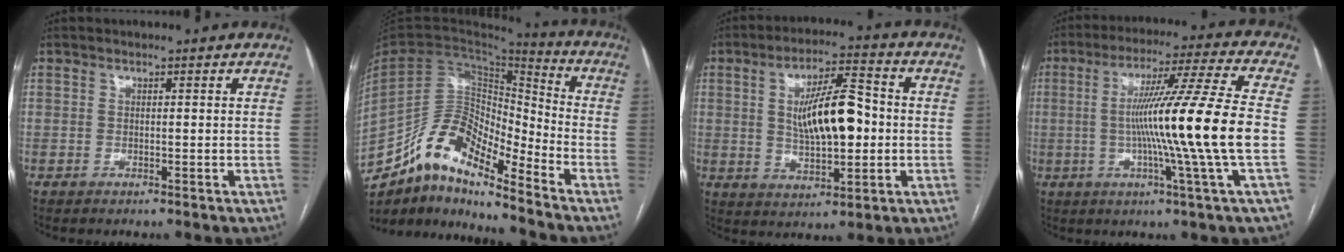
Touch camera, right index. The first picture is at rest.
{"total": 13.4, "force": [-11.0, 3.6, 6.8], "torque": [-0.118, 0.048, -0.200]}
{"total": 11.7, "force": [0.5, 3.6, 11.2], "torque": [-0.197, 0.014, 0.011]}
{"total": 17.4, "force": [-1.8, -2.9, 17.1], "torque": [-0.283, -0.009, -0.039]}